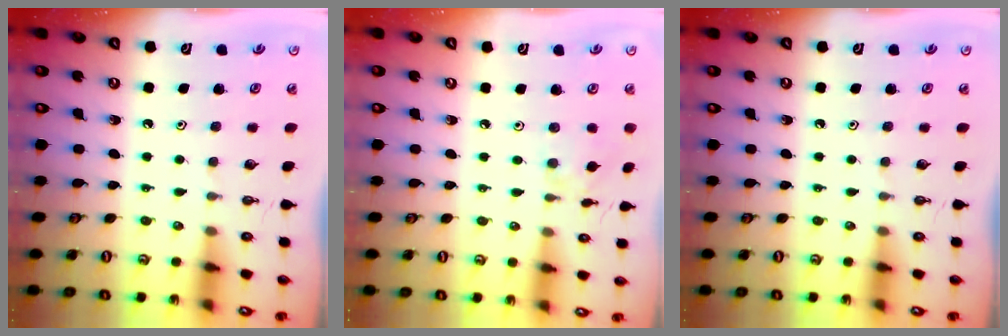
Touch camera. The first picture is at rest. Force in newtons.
{"total": 2.0, "press": 2.0, "slide": 0.4}
{"total": 0.0}